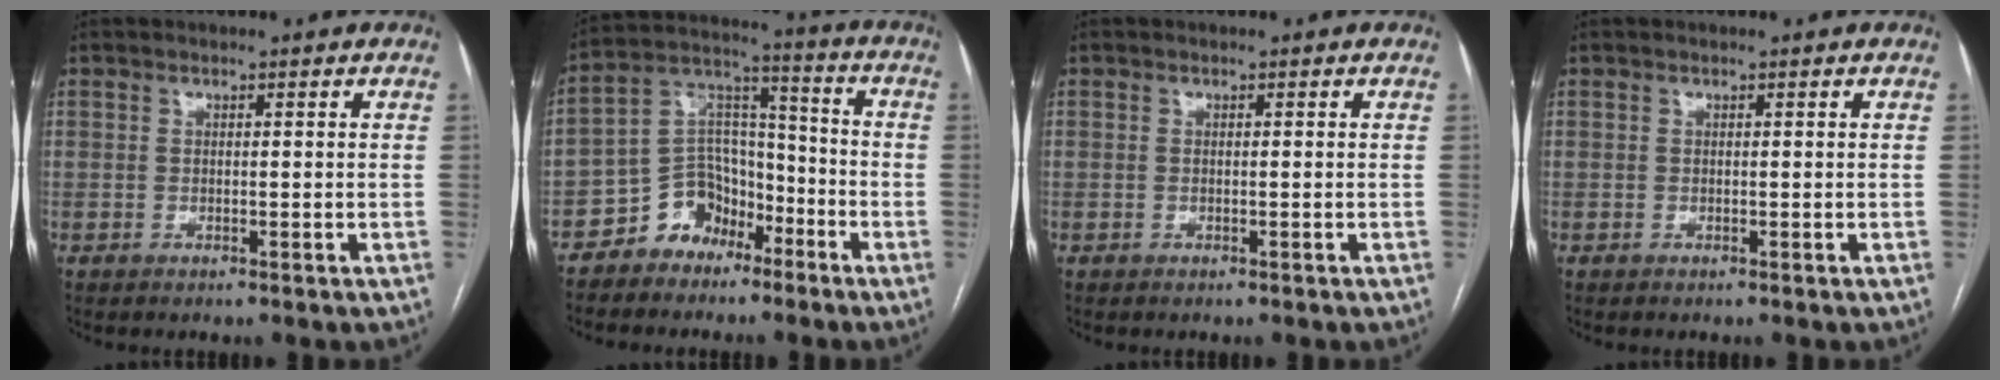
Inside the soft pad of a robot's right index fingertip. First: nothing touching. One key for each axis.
{"total": 9.4, "fx": -6.2, "fy": 6.6, "fz": 2.5, "tx": -0.047, "ty": 0.049, "tz": -0.111}
{"total": 0.0}
{"total": 0.0}